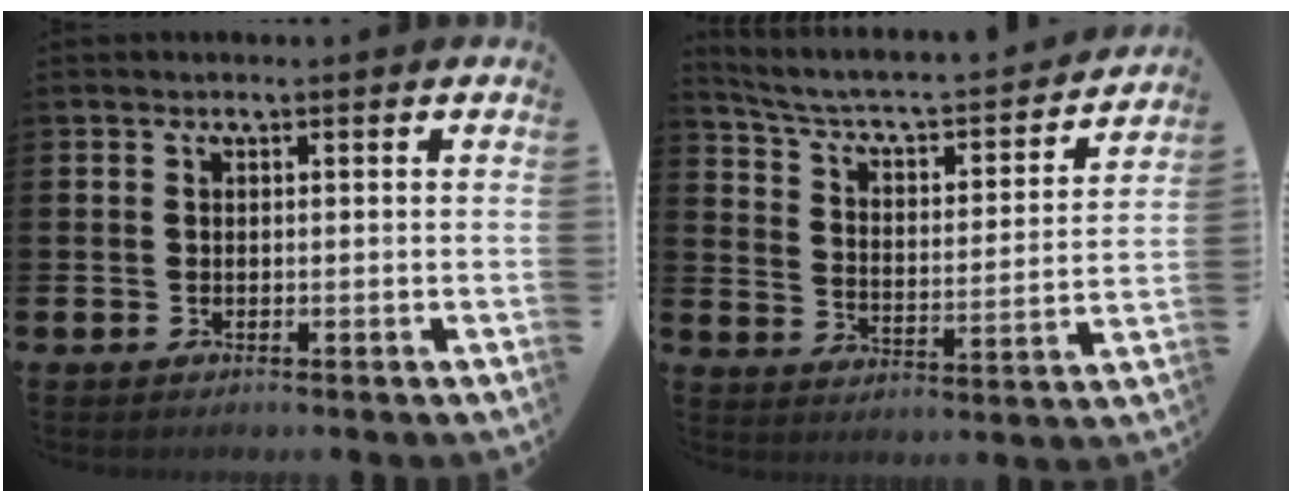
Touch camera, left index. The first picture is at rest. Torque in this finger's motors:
{"motor_torque": [0.36, -0.72, 0.18, 0.09]}